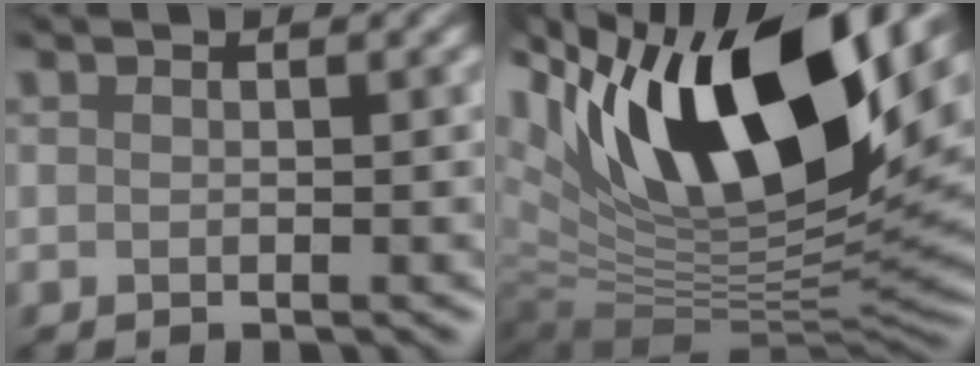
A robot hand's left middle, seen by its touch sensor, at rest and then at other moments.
{"total": 15.5, "force": [6.5, 6.6, 12.4], "torque": [-0.244, 0.006, 0.122]}